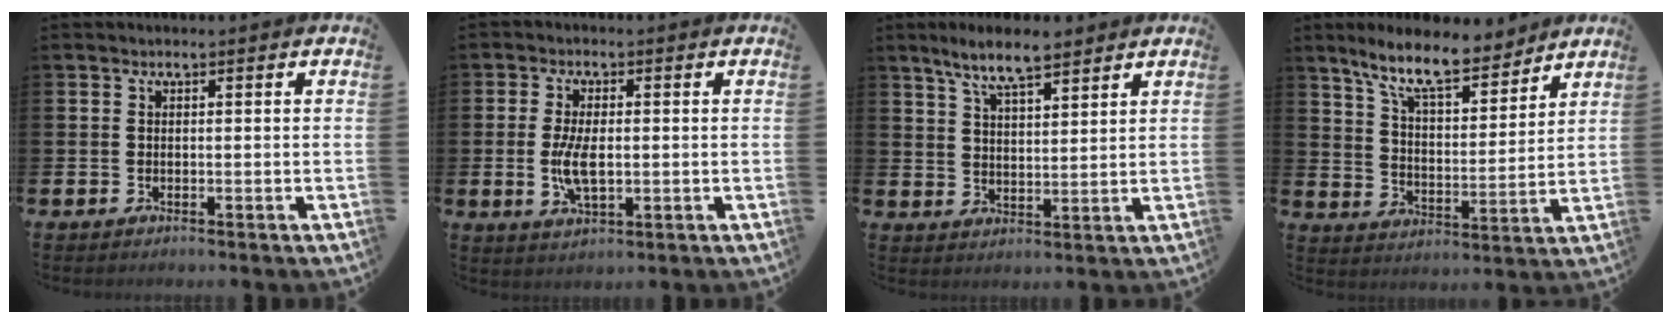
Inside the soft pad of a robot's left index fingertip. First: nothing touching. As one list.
[{"total": 5.5, "force": [-0.2, 2.6, 4.9], "torque": [-0.092, -0.003, -0.011]}, {"total": 7.2, "force": [6.2, 1.4, 3.2], "torque": [-0.077, -0.016, 0.112]}, {"total": 10.4, "force": [8.8, 2.7, 4.8], "torque": [-0.112, -0.044, 0.156]}]